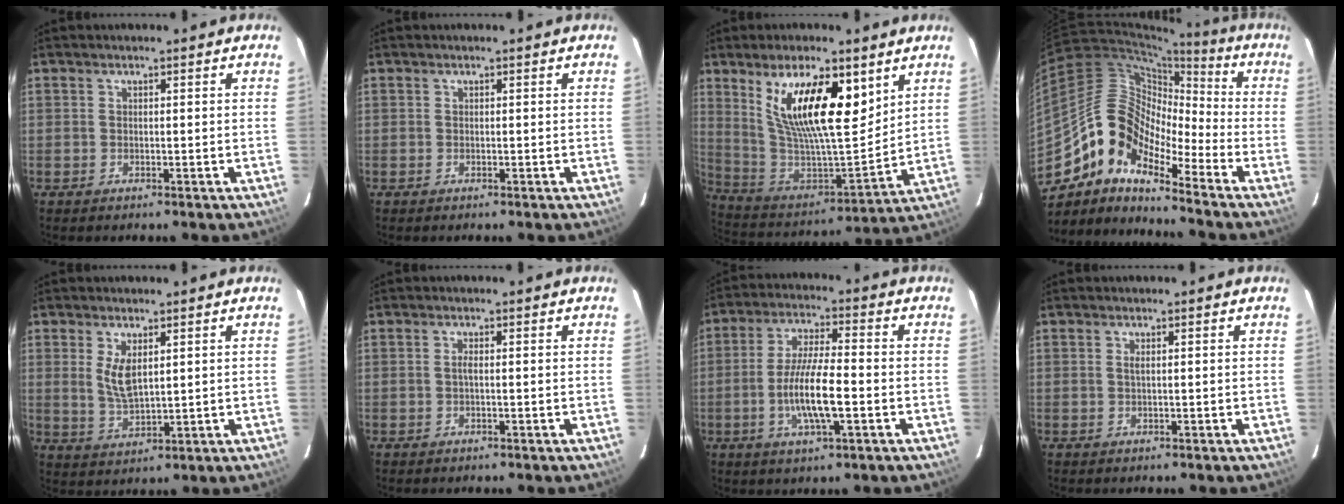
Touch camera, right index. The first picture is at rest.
{"total": 0.0}
{"total": 19.5, "force": [9.6, 6.5, 15.6], "torque": [-0.281, 0.000, 0.185]}
{"total": 12.4, "force": [-8.8, 5.9, 6.5], "torque": [-0.104, 0.021, -0.190]}
{"total": 5.5, "force": [1.7, 2.3, 4.6], "torque": [-0.085, -0.008, 0.040]}
{"total": 0.7, "force": [-0.1, -0.1, 0.7], "torque": [-0.014, 0.002, -0.004]}
{"total": 10.1, "force": [-2.7, 1.9, 9.6], "torque": [-0.186, -0.005, -0.049]}
{"total": 0.5, "force": [0.1, -0.1, 0.5], "torque": [-0.011, 0.001, 0.002]}